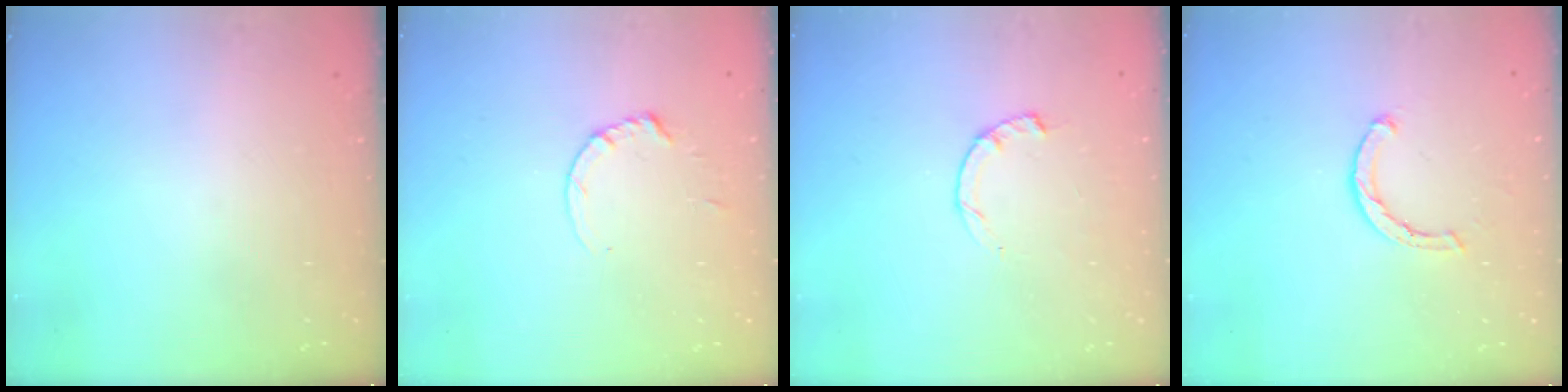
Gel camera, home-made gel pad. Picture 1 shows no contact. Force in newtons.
{"total": 1.8, "press": 1.7, "slide": 0.2}
{"total": 2.3, "press": 2.3, "slide": 0.4}
{"total": 2.1, "press": 2.1, "slide": 0.1}